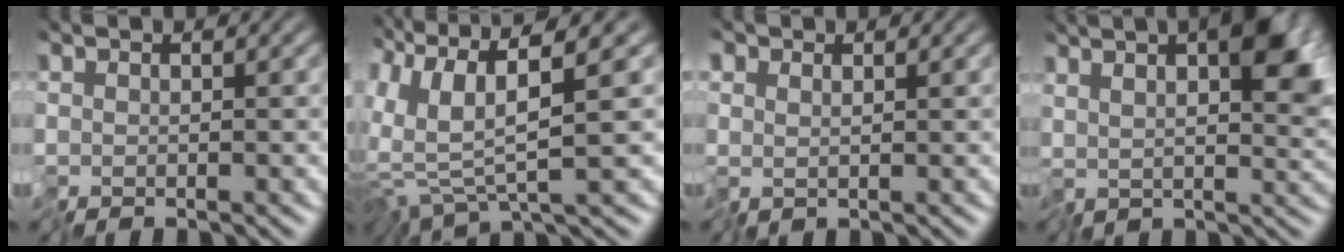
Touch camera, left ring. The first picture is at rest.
{"total": 8.1, "force": [2.9, 1.7, 7.4], "torque": [-0.162, 0.003, 0.058]}
{"total": 0.8, "force": [0.7, 0.4, 0.1], "torque": [-0.001, 0.004, 0.012]}
{"total": 9.0, "force": [3.6, 3.4, 7.5], "torque": [-0.124, 0.009, 0.064]}